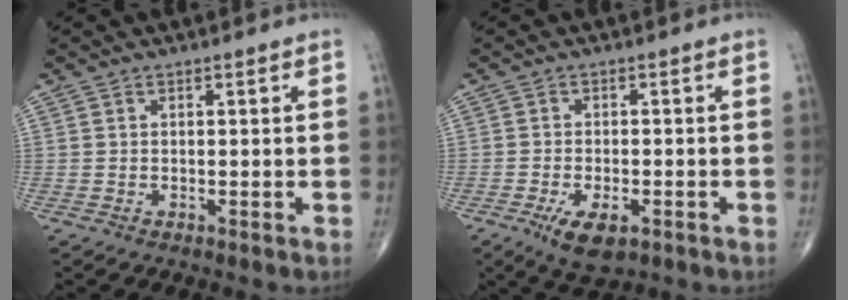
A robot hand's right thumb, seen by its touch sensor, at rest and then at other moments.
{"total": 6.6, "force": [-3.2, 2.9, 5.0], "torque": [-0.088, 0.000, -0.047]}